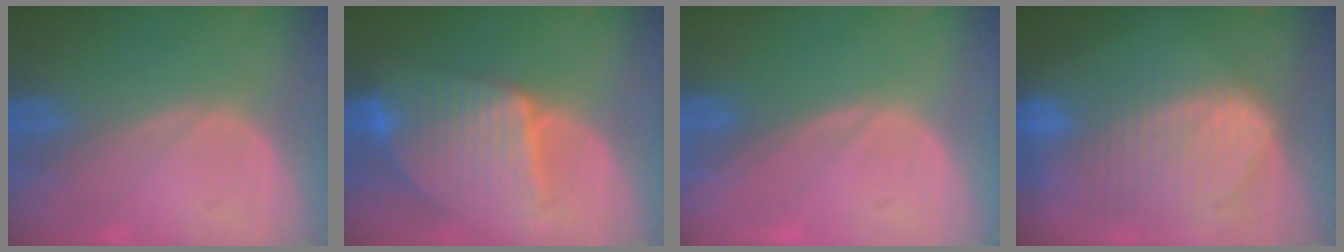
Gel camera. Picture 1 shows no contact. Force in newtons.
{"total": 9.5, "press": 9.5, "slide": 0.8}
{"total": 0.0}
{"total": 10.5, "press": 9.1, "slide": 5.2}